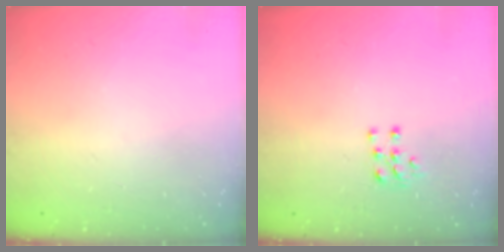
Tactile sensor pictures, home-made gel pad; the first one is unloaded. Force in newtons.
{"total": 5.3, "press": 5.3, "slide": 0.4}